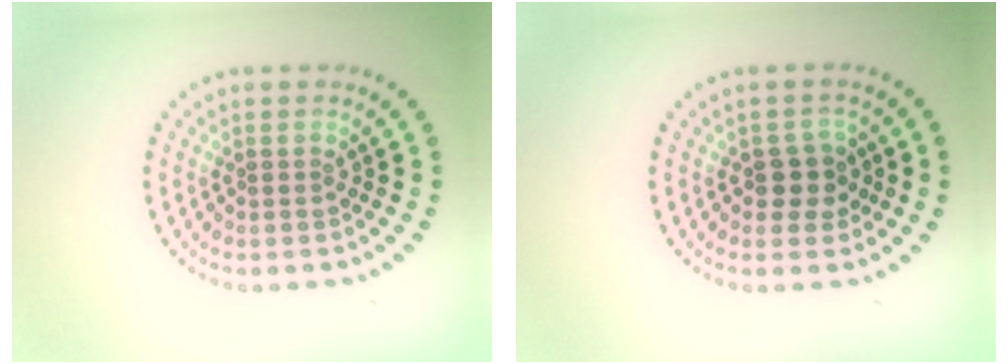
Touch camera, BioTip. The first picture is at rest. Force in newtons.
{"total": 2.4, "press": 2.2, "slide": 0.8}